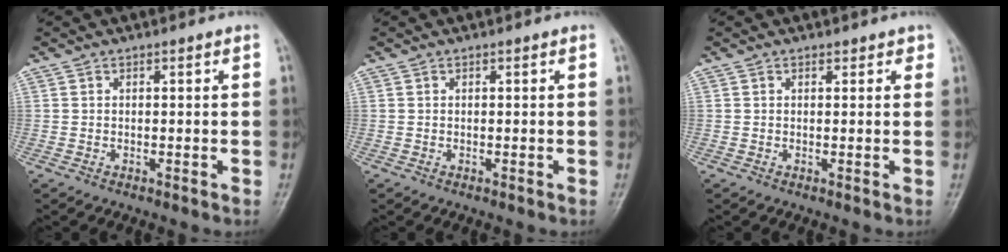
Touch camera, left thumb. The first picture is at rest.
{"total": 0.0}
{"total": 1.1, "force": [0.8, 0.8, 0.3], "torque": [0.009, -0.004, 0.006]}